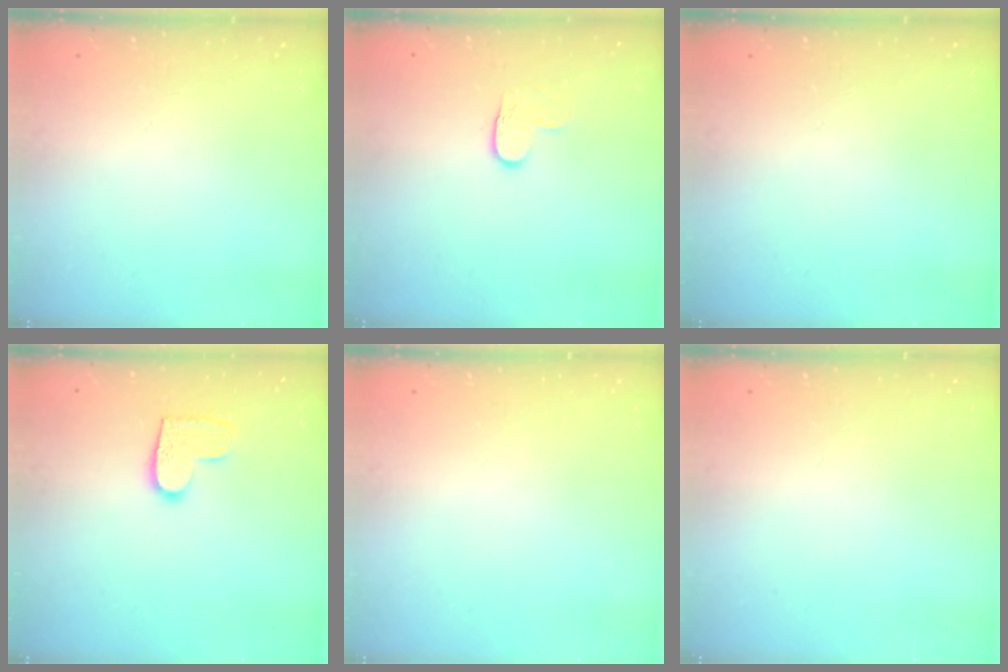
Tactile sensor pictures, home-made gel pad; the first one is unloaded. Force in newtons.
{"total": 3.4, "press": 3.4, "slide": 0.3}
{"total": 0.0}
{"total": 9.3, "press": 9.3, "slide": 0.3}
{"total": 0.0}
{"total": 0.0}